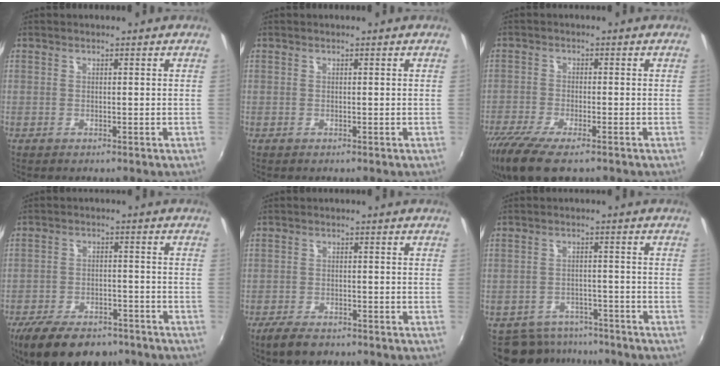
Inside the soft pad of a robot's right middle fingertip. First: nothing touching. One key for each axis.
{"total": 0.0}
{"total": 11.3, "fx": -8.1, "fy": 3.0, "fz": 7.2, "tx": -0.165, "ty": -0.044, "tz": -0.149}
{"total": 14.3, "fx": -10.5, "fy": 6.4, "fz": 7.2, "tx": -0.161, "ty": -0.014, "tz": -0.162}
{"total": 4.9, "fx": -3.7, "fy": 2.1, "fz": 2.4, "tx": -0.063, "ty": -0.007, "tz": -0.064}
{"total": 8.2, "fx": -6.9, "fy": 4.2, "fz": 1.3, "tx": -0.034, "ty": 0.007, "tz": -0.095}